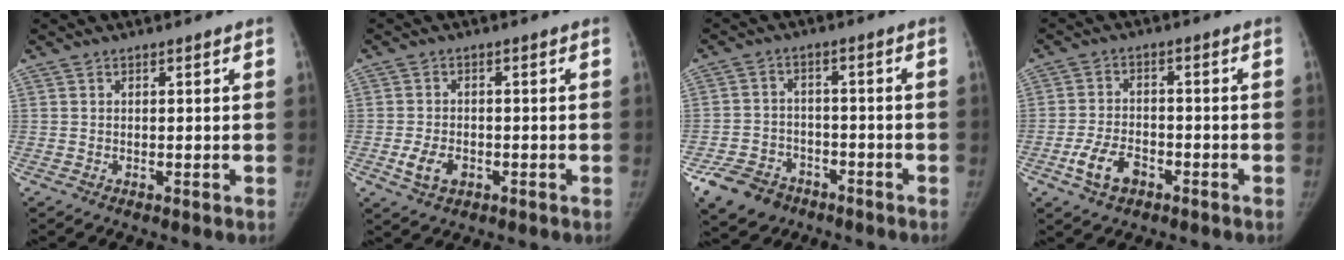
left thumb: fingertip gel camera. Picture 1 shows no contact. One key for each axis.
{"total": 4.7, "fx": -1.7, "fy": 3.2, "fz": 3.1, "tx": -0.058, "ty": 0.003, "tz": -0.027}
{"total": 9.3, "fx": -5.7, "fy": 6.7, "fz": 3.0, "tx": -0.049, "ty": 0.029, "tz": -0.093}
{"total": 6.7, "fx": -3.4, "fy": 4.1, "fz": 4.1, "tx": -0.077, "ty": 0.018, "tz": -0.060}